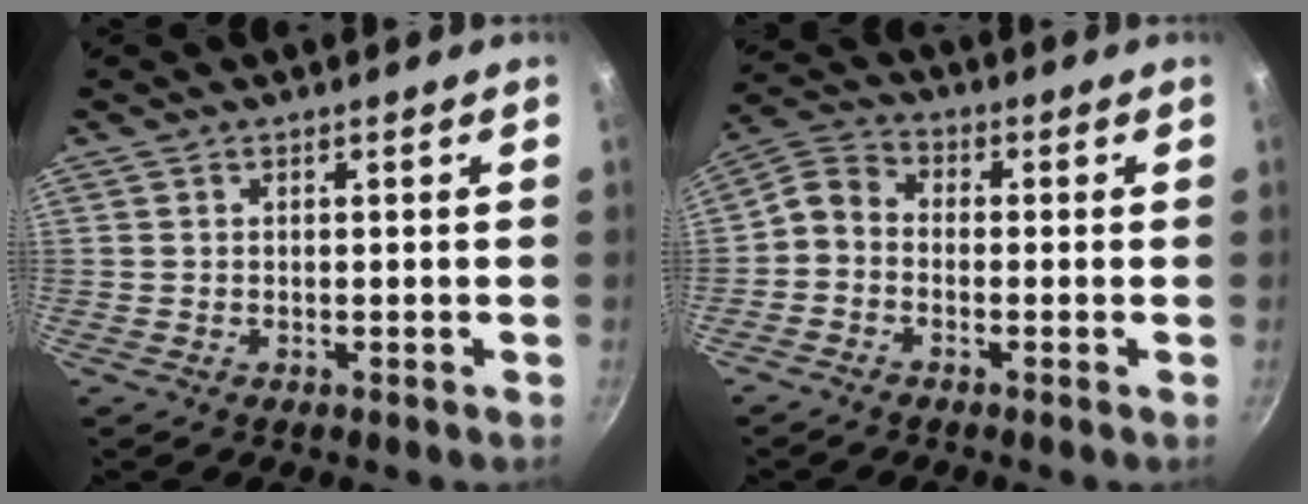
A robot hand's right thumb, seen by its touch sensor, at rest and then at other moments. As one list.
[{"total": 4.9, "force": [-1.7, 3.7, 2.7], "torque": [-0.057, 0.036, -0.054]}]